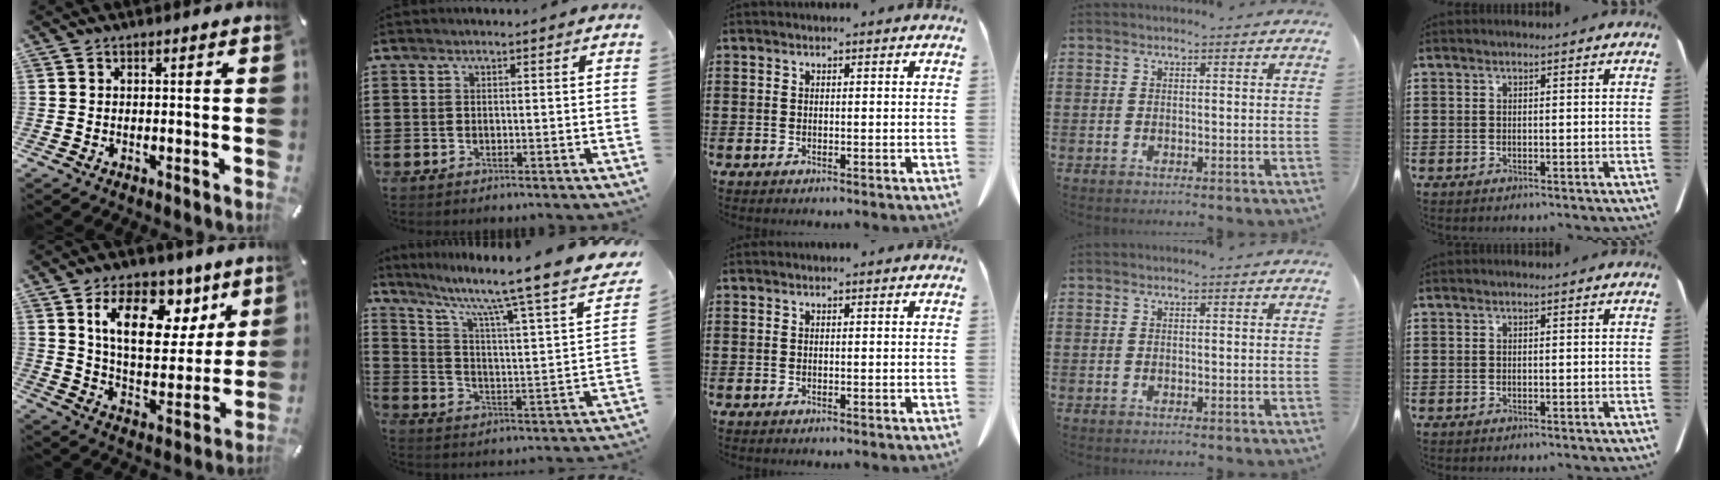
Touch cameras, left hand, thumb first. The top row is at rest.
{"thumb": {"total": 17.5, "force": [9.4, 9.9, 11.0], "torque": [-0.170, -0.038, 0.160]}, "index": {"total": 10.4, "force": [7.8, 0.1, 6.9], "torque": [-0.143, -0.062, 0.114]}}